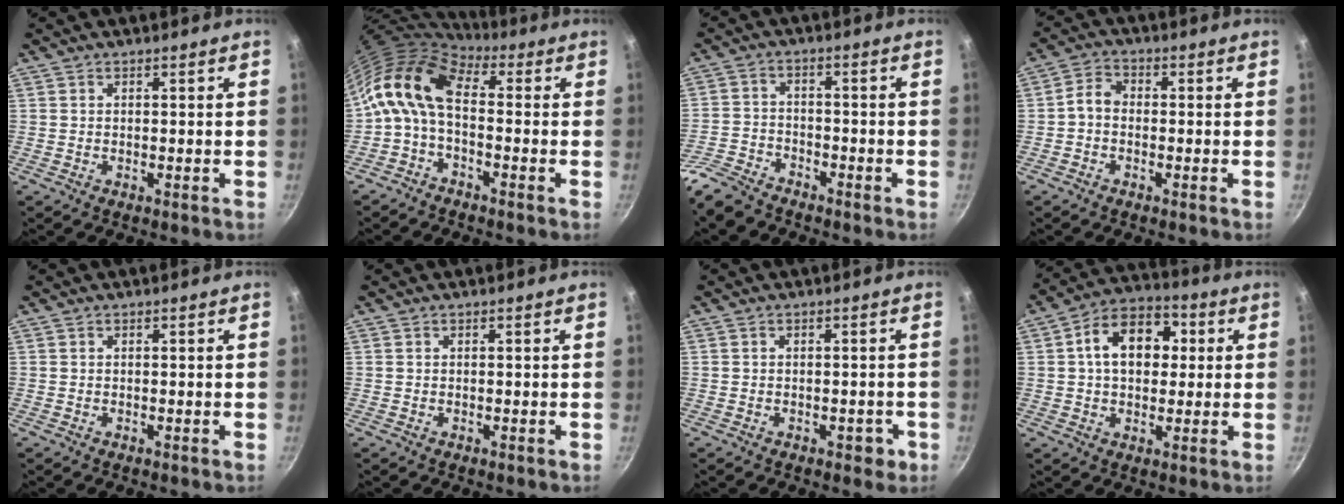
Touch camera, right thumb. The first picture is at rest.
{"total": 10.7, "force": [0.0, 5.8, 9.0], "torque": [-0.171, 0.028, -0.019]}
{"total": 6.3, "force": [-5.5, 2.6, 1.9], "torque": [-0.039, 0.041, -0.114]}
{"total": 3.4, "force": [-0.9, 2.5, 2.1], "torque": [-0.041, 0.022, -0.029]}
{"total": 0.0}
{"total": 0.0}
{"total": 2.4, "force": [-1.0, 1.6, 1.4], "torque": [0.004, 0.017, -0.004]}
{"total": 13.2, "force": [2.2, 9.2, 9.2], "torque": [-0.104, 0.021, 0.020]}